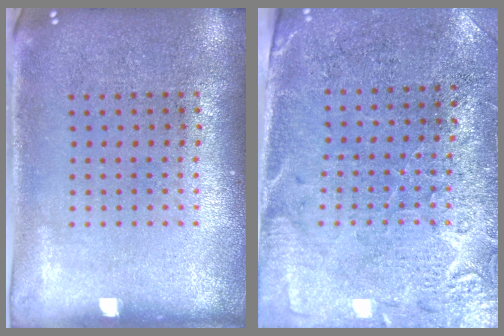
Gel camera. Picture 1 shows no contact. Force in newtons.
{"total": 2.9, "press": 2.6, "slide": 1.2}